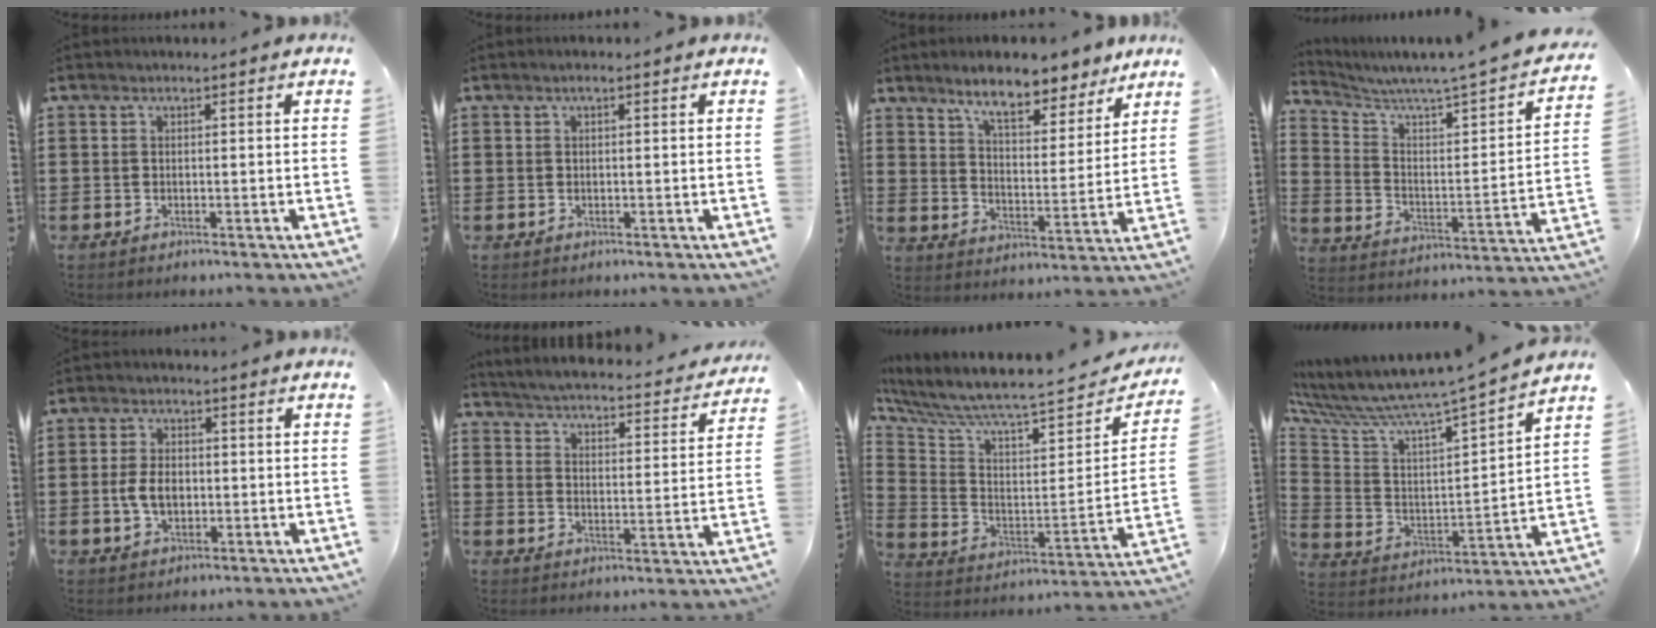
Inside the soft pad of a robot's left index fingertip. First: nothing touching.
{"total": 0.6, "force": [-0.1, 0.1, 0.6], "torque": [-0.011, -0.002, -0.001]}
{"total": 8.3, "force": [7.2, 1.9, 3.8], "torque": [-0.083, -0.026, 0.127]}
{"total": 3.5, "force": [2.7, -0.4, 2.2], "torque": [-0.060, -0.039, 0.033]}
{"total": 4.8, "force": [-0.6, 3.0, 3.7], "torque": [-0.086, 0.002, -0.016]}
{"total": 3.6, "force": [3.5, -0.5, 0.6], "torque": [-0.034, -0.036, 0.052]}
{"total": 6.4, "force": [5.6, 0.6, 3.0], "torque": [-0.091, -0.058, 0.088]}
{"total": 6.4, "force": [5.9, -0.3, 2.4], "torque": [-0.080, -0.070, 0.087]}